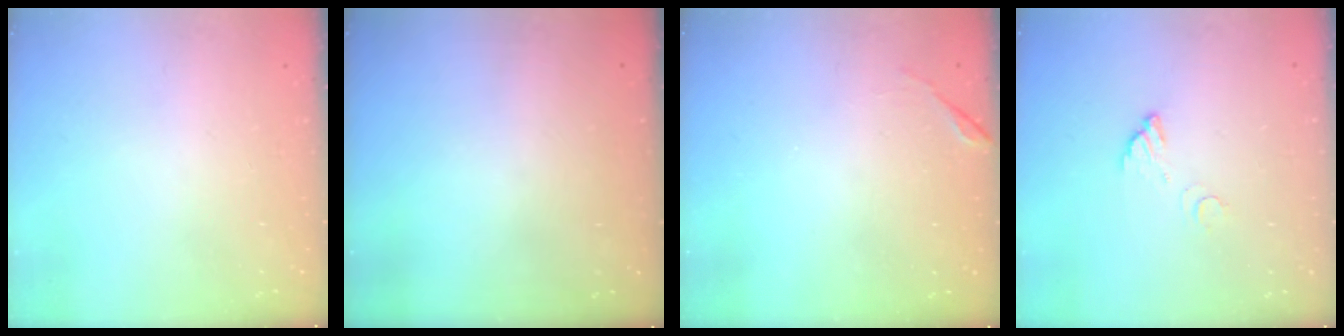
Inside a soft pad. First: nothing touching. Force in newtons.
{"total": 2.9, "press": 2.9, "slide": 0.3}
{"total": 5.1, "press": 5.1, "slide": 0.2}
{"total": 3.5, "press": 3.5, "slide": 0.2}